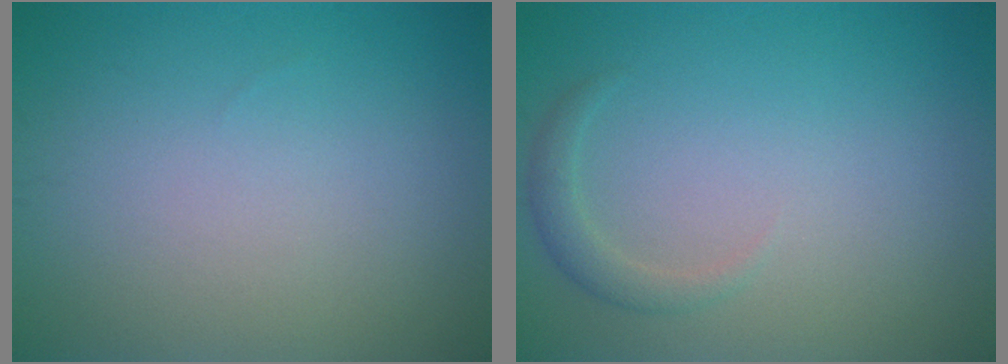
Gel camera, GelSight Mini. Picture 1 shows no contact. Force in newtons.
{"total": 1.4, "press": 1.4, "slide": 0.1}